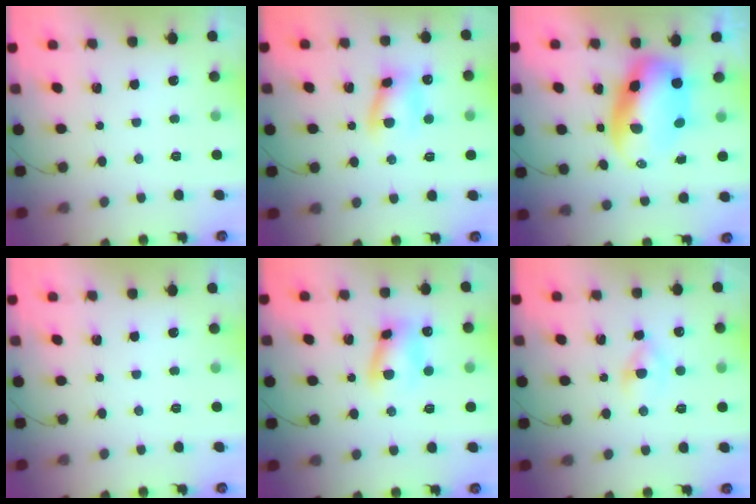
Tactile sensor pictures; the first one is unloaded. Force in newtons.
{"total": 8.4, "press": 8.3, "slide": 1.4}
{"total": 9.6, "press": 9.2, "slide": 2.8}
{"total": 0.0}
{"total": 8.5, "press": 8.4, "slide": 1.2}
{"total": 2.4, "press": 2.1, "slide": 1.2}